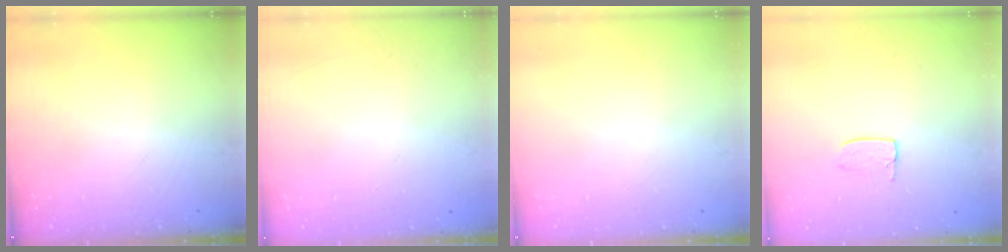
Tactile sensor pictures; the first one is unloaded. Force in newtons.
{"total": 0.0}
{"total": 0.0}
{"total": 3.7, "press": 3.7, "slide": 0.2}